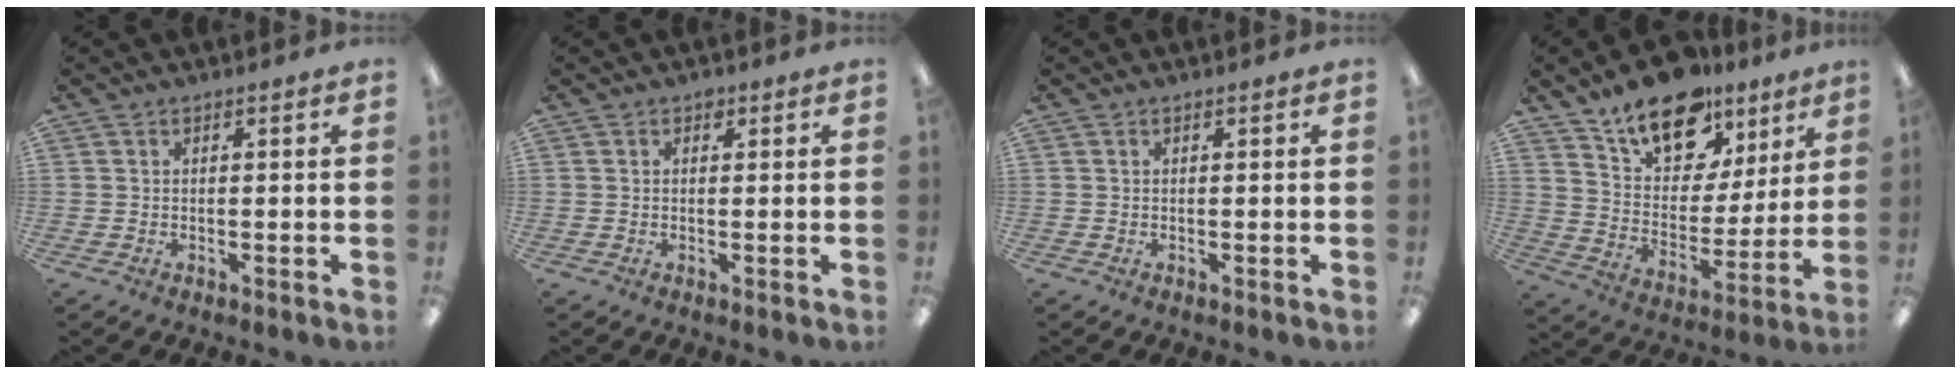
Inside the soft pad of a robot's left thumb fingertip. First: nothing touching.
{"total": 1.1, "force": [0.7, 0.7, 0.5], "torque": [-0.003, -0.001, 0.011]}
{"total": 0.0}
{"total": 17.5, "force": [12.9, 9.3, 7.3], "torque": [-0.122, -0.084, 0.231]}